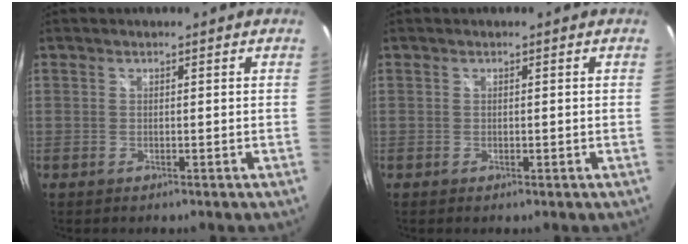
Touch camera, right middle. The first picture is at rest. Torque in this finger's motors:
{"motor_torque": [-0.11, 0.03, -0.01, 0.01]}